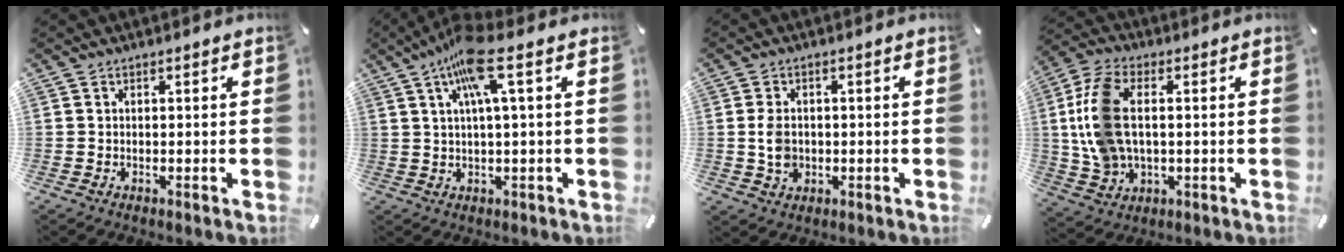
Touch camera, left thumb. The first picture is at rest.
{"total": 11.2, "force": [4.0, 2.0, 10.2], "torque": [-0.187, -0.001, 0.070]}
{"total": 4.7, "force": [-0.4, 3.6, 2.9], "torque": [-0.067, 0.003, -0.010]}
{"total": 12.0, "force": [0.7, 7.9, 8.9], "torque": [-0.219, 0.005, 0.012]}